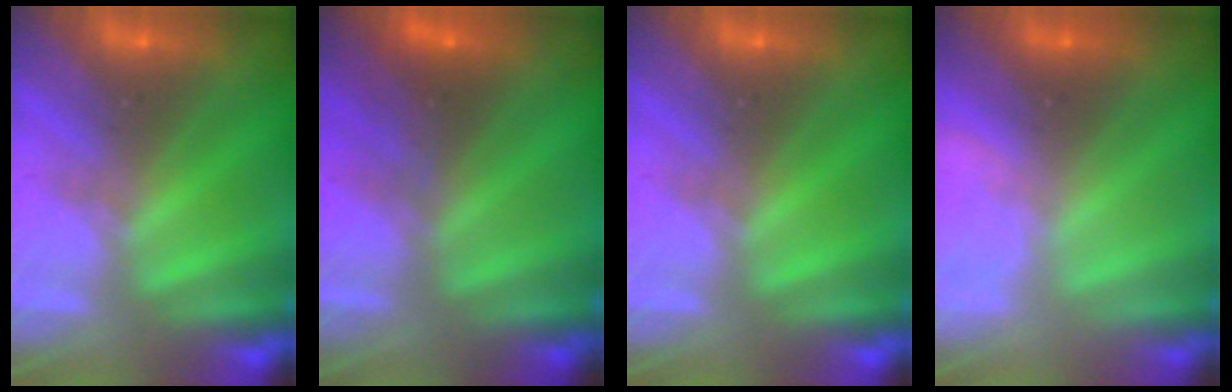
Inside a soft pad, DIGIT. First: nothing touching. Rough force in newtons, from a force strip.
{"total": 5.3}
{"total": 0.0}
{"total": 2.9}